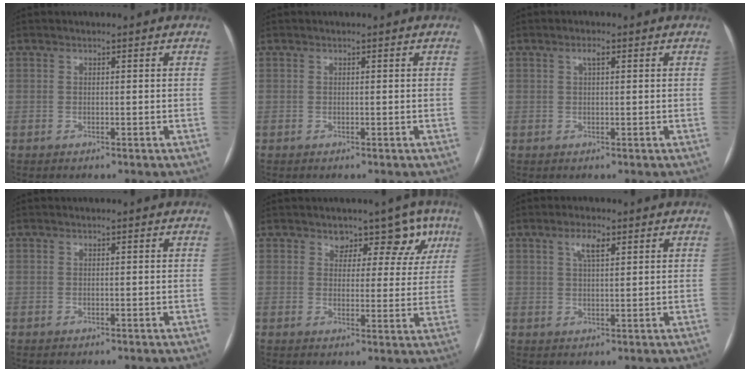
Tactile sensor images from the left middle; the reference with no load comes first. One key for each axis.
{"total": 0.0}
{"total": 1.4, "fx": 0.6, "fy": 0.3, "fz": 1.2, "tx": -0.023, "ty": 0.006, "tz": 0.009}
{"total": 0.0}
{"total": 7.5, "fx": 5.3, "fy": 4.7, "fz": 2.5, "tx": -0.004, "ty": 0.004, "tz": 0.049}
{"total": 3.2, "fx": 1.7, "fy": 0.9, "fz": 2.6, "tx": -0.051, "ty": 0.005, "tz": 0.031}